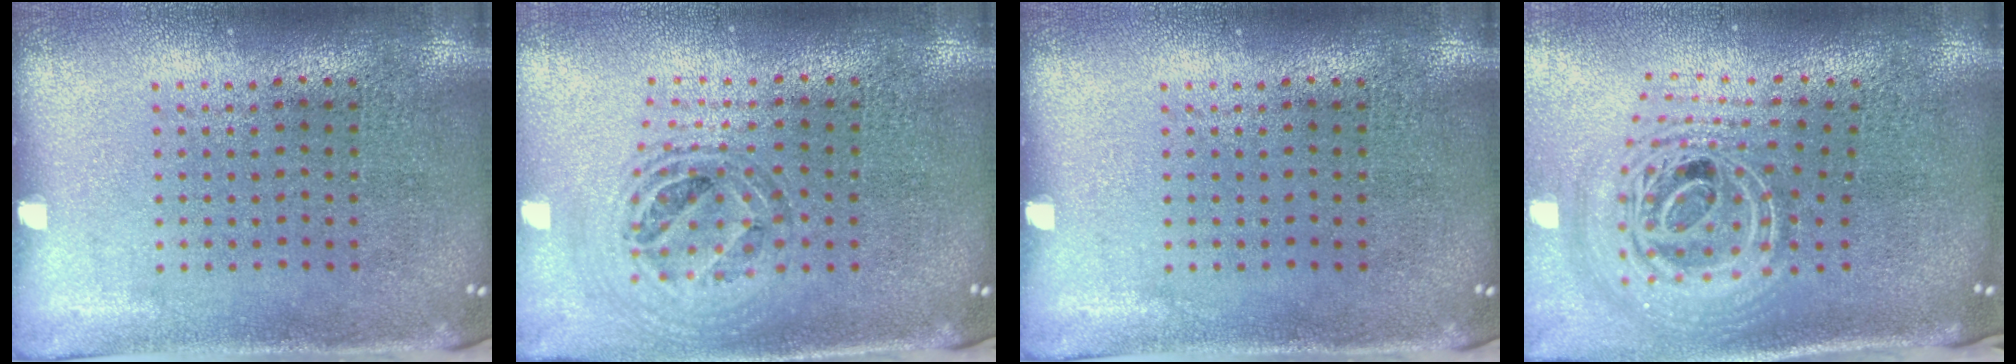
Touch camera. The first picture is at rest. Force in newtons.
{"total": 1.0, "press": 1.0, "slide": 0.1}
{"total": 0.0}
{"total": 2.9, "press": 2.0, "slide": 2.1}